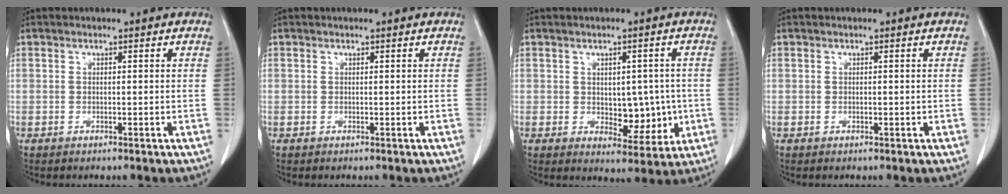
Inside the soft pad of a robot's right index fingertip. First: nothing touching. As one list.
[{"total": 0.0}, {"total": 8.4, "force": [-0.5, 4.8, 6.8], "torque": [-0.082, 0.010, 0.008]}, {"total": 0.7, "force": [-0.1, 0.4, 0.6], "torque": [-0.017, -0.001, 0.001]}]